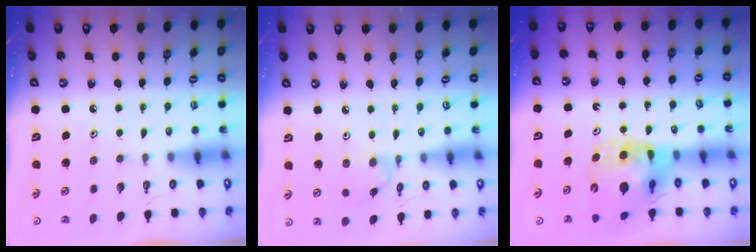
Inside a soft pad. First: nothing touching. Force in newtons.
{"total": 2.2, "press": 2.2, "slide": 0.4}
{"total": 16.1, "press": 16.0, "slide": 1.6}